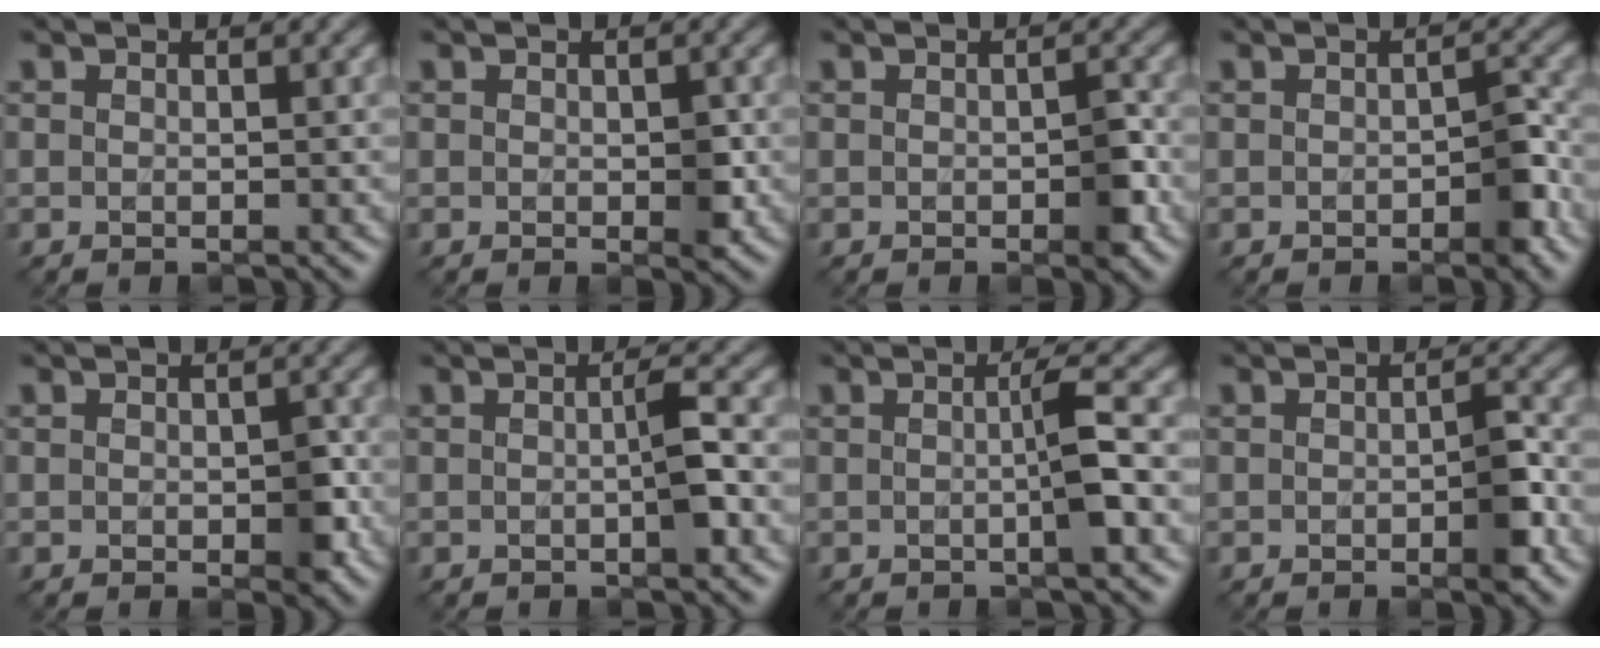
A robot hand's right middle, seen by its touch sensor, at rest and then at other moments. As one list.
[{"total": 1.7, "force": [-0.2, 0.9, 1.4], "torque": [-0.016, -0.004, 0.000]}, {"total": 2.1, "force": [-0.5, 0.9, 1.8], "torque": [-0.023, -0.001, -0.008]}, {"total": 2.3, "force": [-0.9, 1.0, 1.8], "torque": [-0.023, 0.004, -0.013]}, {"total": 2.1, "force": [-0.3, 1.2, 1.7], "torque": [-0.024, -0.005, -0.003]}, {"total": 2.3, "force": [-0.3, 0.2, 2.3], "torque": [-0.039, 0.003, -0.007]}, {"total": 3.0, "force": [-0.2, 0.3, 3.0], "torque": [-0.048, 0.002, -0.009]}, {"total": 2.4, "force": [-0.8, 0.7, 2.2], "torque": [-0.031, 0.000, -0.012]}]